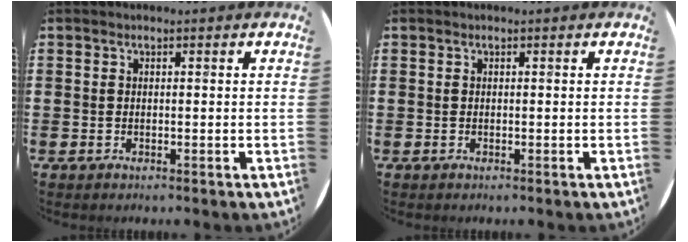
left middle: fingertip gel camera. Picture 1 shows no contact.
{"total": 0.0}